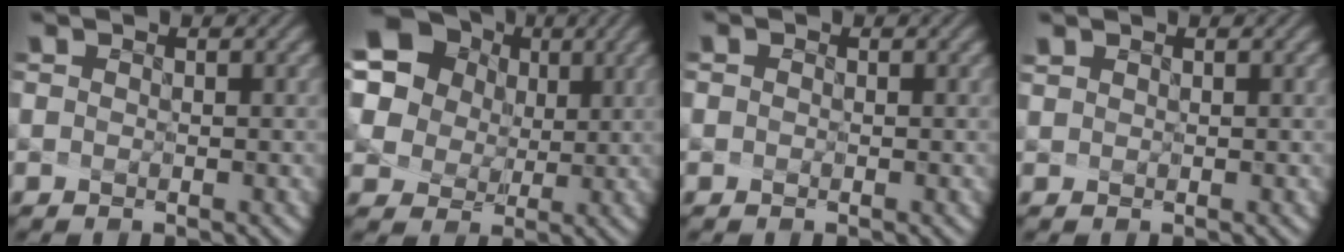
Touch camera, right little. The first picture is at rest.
{"total": 16.1, "force": [7.3, 12.7, 6.7], "torque": [-0.179, 0.017, 0.147]}
{"total": 0.8, "force": [0.1, 0.6, 0.4], "torque": [0.004, 0.008, -0.004]}
{"total": 0.6, "force": [0.2, -0.4, -0.5], "torque": [0.002, -0.007, 0.015]}